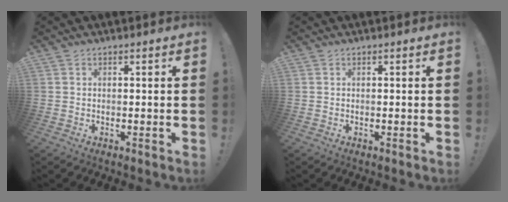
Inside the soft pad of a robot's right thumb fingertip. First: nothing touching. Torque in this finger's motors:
{"motor_torque": [0.00, 0.00, 0.00, 0.00, 0.00]}